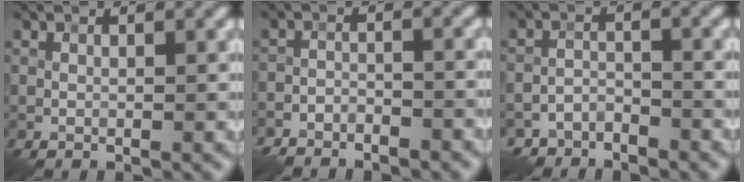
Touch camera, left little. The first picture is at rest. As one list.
[{"total": 4.1, "force": [-4.0, 1.1, 0.5], "torque": [-0.008, 0.003, -0.069]}, {"total": 3.9, "force": [-3.6, 1.5, 0.0], "torque": [0.008, 0.001, -0.061]}]